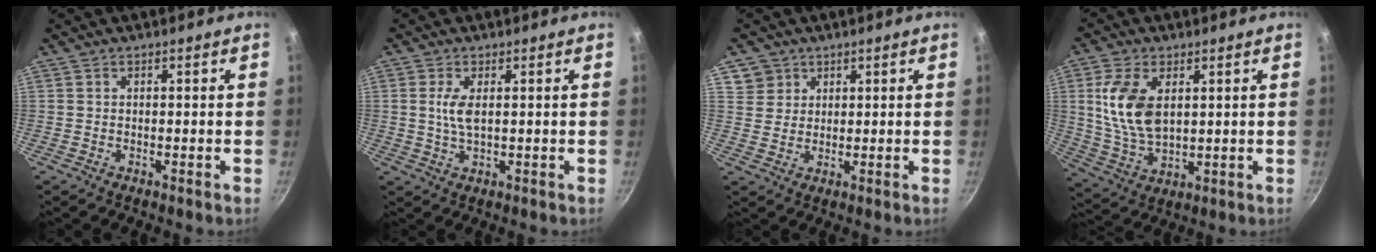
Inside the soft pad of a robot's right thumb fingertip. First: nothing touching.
{"total": 3.9, "force": [0.7, 1.5, 3.6], "torque": [-0.077, -0.002, 0.015]}
{"total": 4.6, "force": [2.5, 3.9, 0.4], "torque": [0.024, 0.004, 0.046]}
{"total": 11.9, "force": [2.8, 6.8, 9.3], "torque": [-0.178, -0.019, 0.062]}